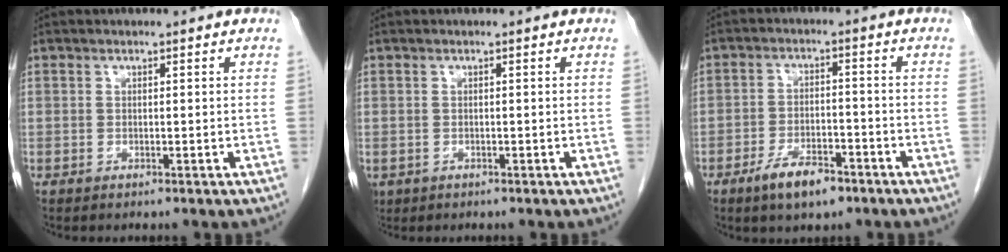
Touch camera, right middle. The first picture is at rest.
{"total": 2.1, "force": [-1.0, 1.7, 0.7], "torque": [-0.020, -0.001, -0.011]}
{"total": 6.3, "force": [-4.2, 2.3, 4.1], "torque": [-0.078, -0.002, -0.068]}